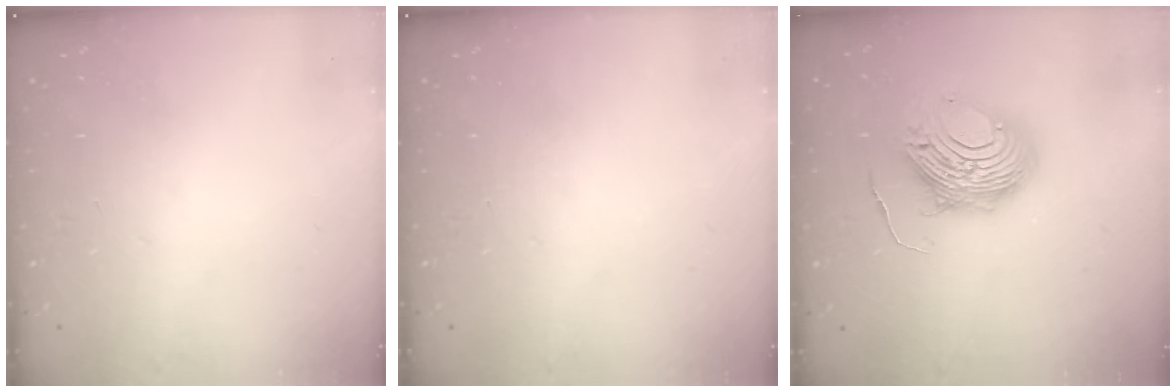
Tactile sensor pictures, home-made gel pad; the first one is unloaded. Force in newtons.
{"total": 0.0}
{"total": 13.5, "press": 13.4, "slide": 1.4}